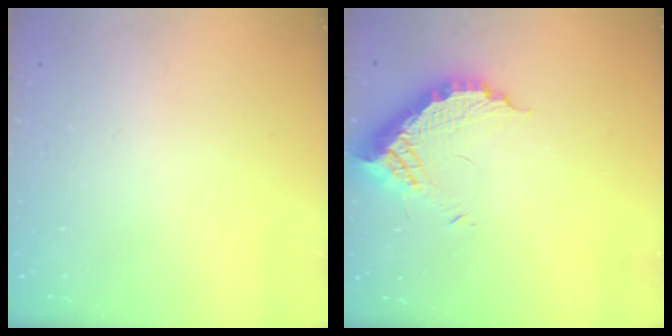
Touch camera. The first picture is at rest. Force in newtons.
{"total": 11.8, "press": 11.7, "slide": 1.0}